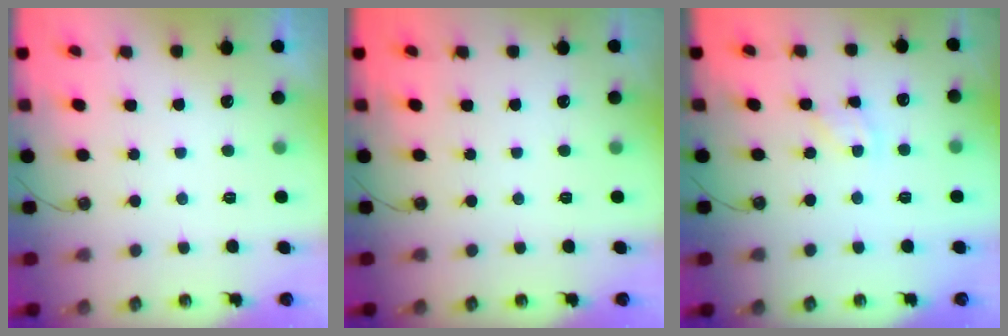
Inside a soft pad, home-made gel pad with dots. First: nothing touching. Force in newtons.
{"total": 0.0}
{"total": 2.7, "press": 2.6, "slide": 0.4}